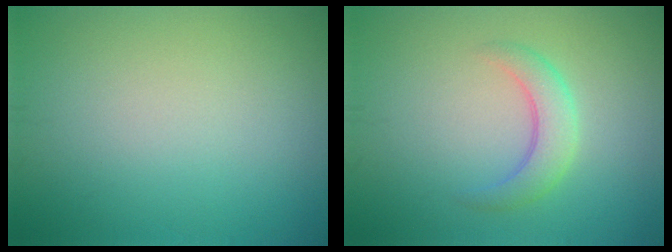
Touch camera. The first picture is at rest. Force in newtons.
{"total": 2.7, "press": 2.7, "slide": 0.2}